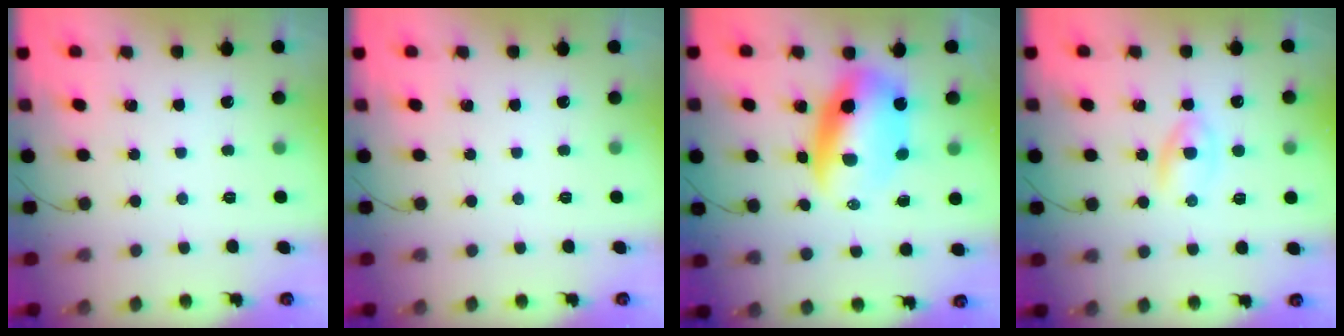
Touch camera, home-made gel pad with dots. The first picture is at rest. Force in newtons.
{"total": 0.0}
{"total": 12.2, "press": 11.7, "slide": 3.4}
{"total": 2.3, "press": 2.1, "slide": 1.0}